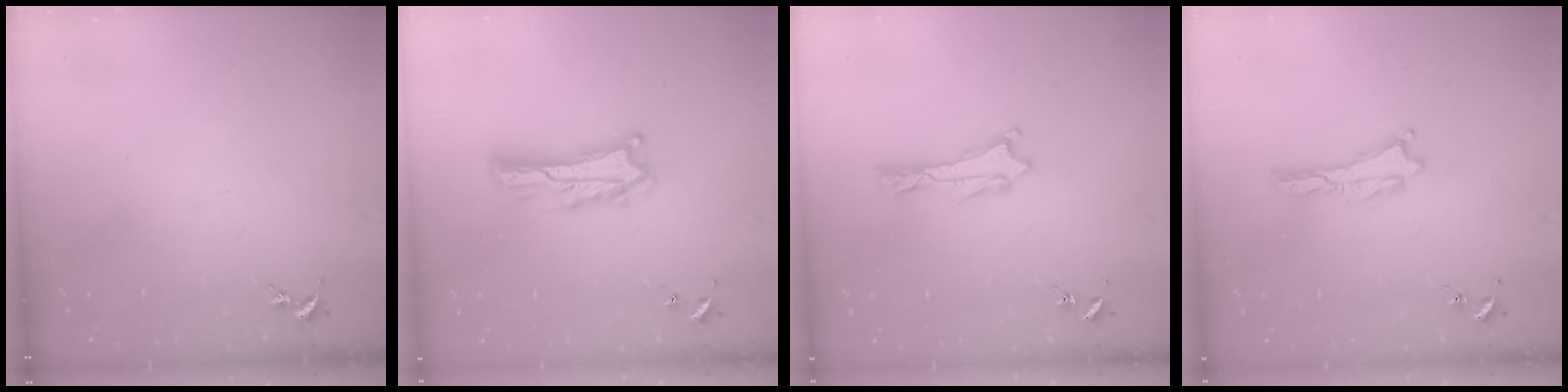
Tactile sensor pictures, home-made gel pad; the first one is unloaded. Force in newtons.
{"total": 5.1, "press": 5.1, "slide": 0.5}
{"total": 0.6, "press": 0.6, "slide": 0.1}
{"total": 0.0}